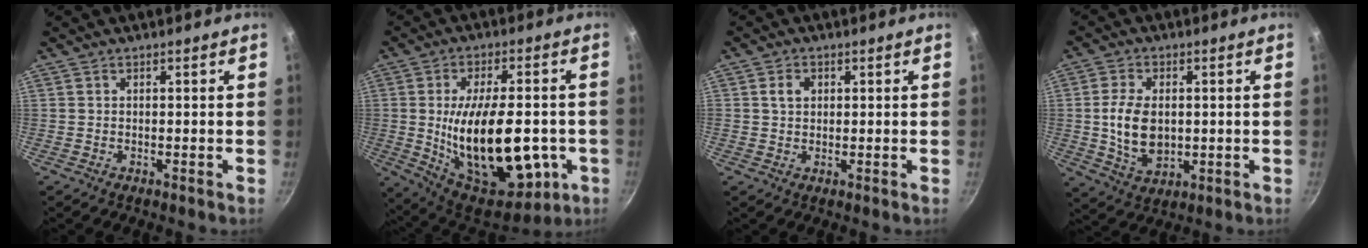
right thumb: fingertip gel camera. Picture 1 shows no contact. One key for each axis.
{"total": 25.8, "fx": -3.7, "fy": 12.6, "fz": 22.2, "tx": -0.336, "ty": -0.004, "tz": -0.035}
{"total": 2.8, "fx": 0.7, "fy": 2.2, "fz": 1.6, "tx": -0.020, "ty": 0.002, "tz": 0.013}
{"total": 10.0, "fx": 0.3, "fy": 6.5, "fz": 7.7, "tx": -0.134, "ty": -0.006, "tz": 0.014}